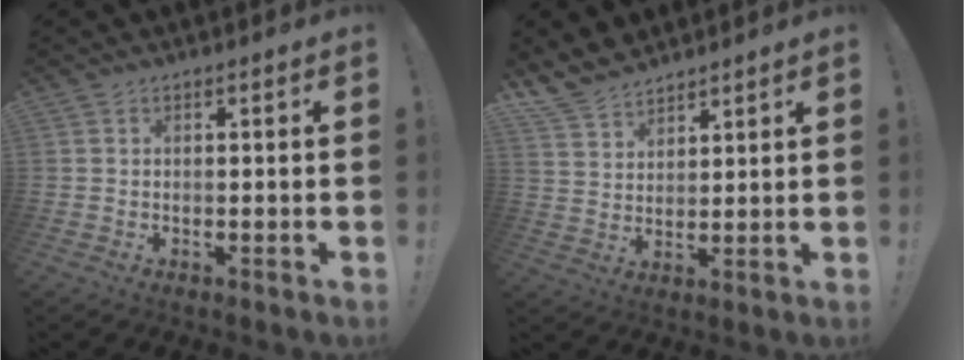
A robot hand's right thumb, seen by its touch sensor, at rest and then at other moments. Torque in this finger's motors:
{"motor_torque": [0.24, 2.37, 0.20, 0.17, 0.03]}